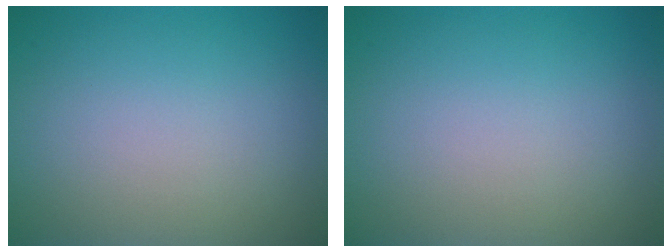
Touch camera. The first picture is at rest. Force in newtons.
{"total": 0.0}